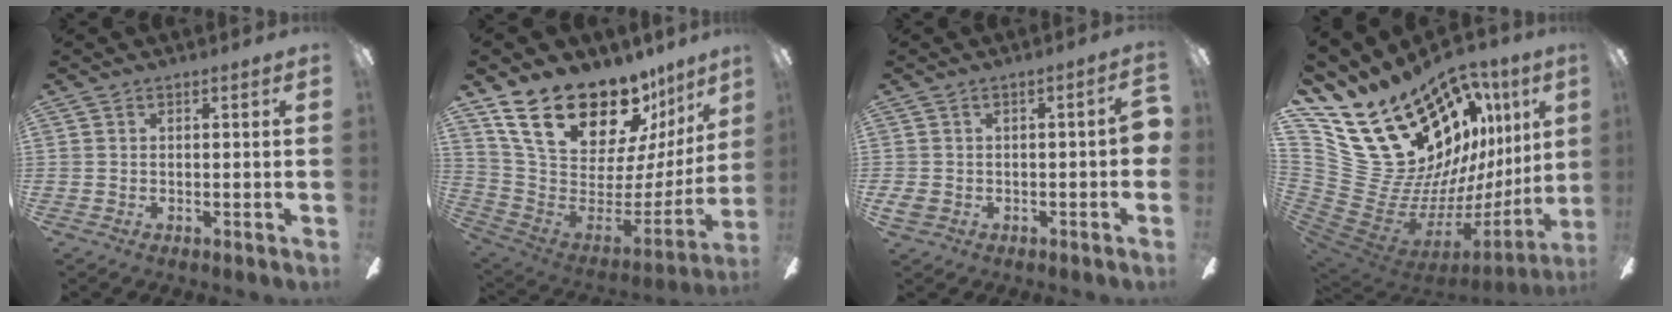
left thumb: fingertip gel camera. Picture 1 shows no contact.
{"total": 25.4, "force": [18.6, 10.6, 13.5], "torque": [-0.226, -0.130, 0.346]}
{"total": 6.3, "force": [-1.5, 3.1, 5.3], "torque": [-0.089, 0.008, -0.026]}
{"total": 25.3, "force": [14.6, 16.1, 12.9], "torque": [-0.191, -0.151, 0.342]}